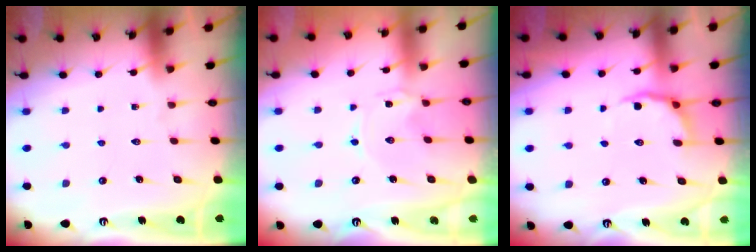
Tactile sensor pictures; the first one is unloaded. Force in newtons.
{"total": 0.0}
{"total": 3.6, "press": 2.6, "slide": 2.5}